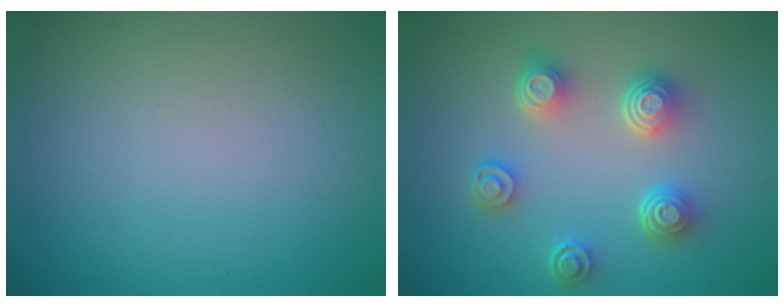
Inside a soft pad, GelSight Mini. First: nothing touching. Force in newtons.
{"total": 4.5, "press": 3.5, "slide": 2.7}